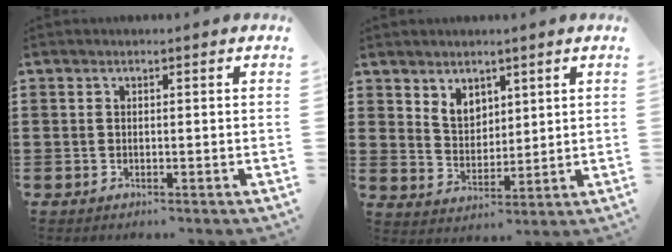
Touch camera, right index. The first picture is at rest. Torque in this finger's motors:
{"motor_torque": [0.49, 0.40, 0.10, 0.07]}